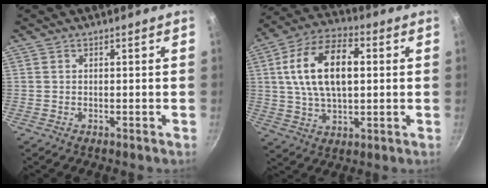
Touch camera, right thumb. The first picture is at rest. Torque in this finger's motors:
{"motor_torque": [-0.25, 2.10, 1.19, 0.67, 0.17]}